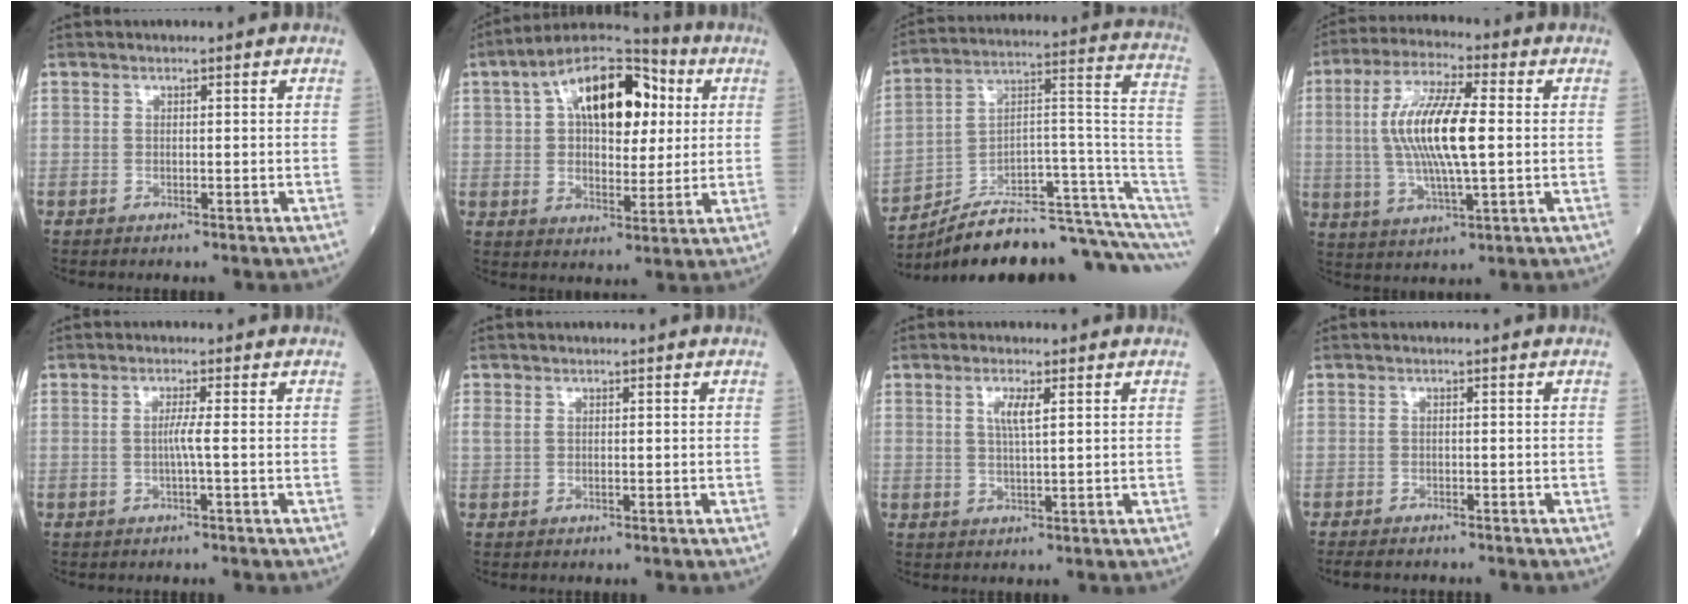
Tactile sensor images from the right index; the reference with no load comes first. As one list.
[{"total": 15.9, "force": [4.7, 7.6, 13.2], "torque": [-0.213, 0.040, 0.071]}, {"total": 19.8, "force": [-16.0, 1.3, 11.5], "torque": [-0.115, 0.069, -0.245]}, {"total": 13.2, "force": [0.7, 2.5, 13.0], "torque": [-0.261, 0.005, 0.012]}, {"total": 2.0, "force": [-0.3, -0.5, 1.9], "torque": [-0.038, -0.001, -0.008]}, {"total": 1.2, "force": [0.2, 0.8, 0.9], "torque": [-0.029, 0.007, 0.008]}, {"total": 3.2, "force": [1.1, 0.4, 3.0], "torque": [-0.062, 0.000, 0.020]}, {"total": 5.2, "force": [-4.5, 1.5, 2.1], "torque": [-0.031, -0.008, -0.061]}]